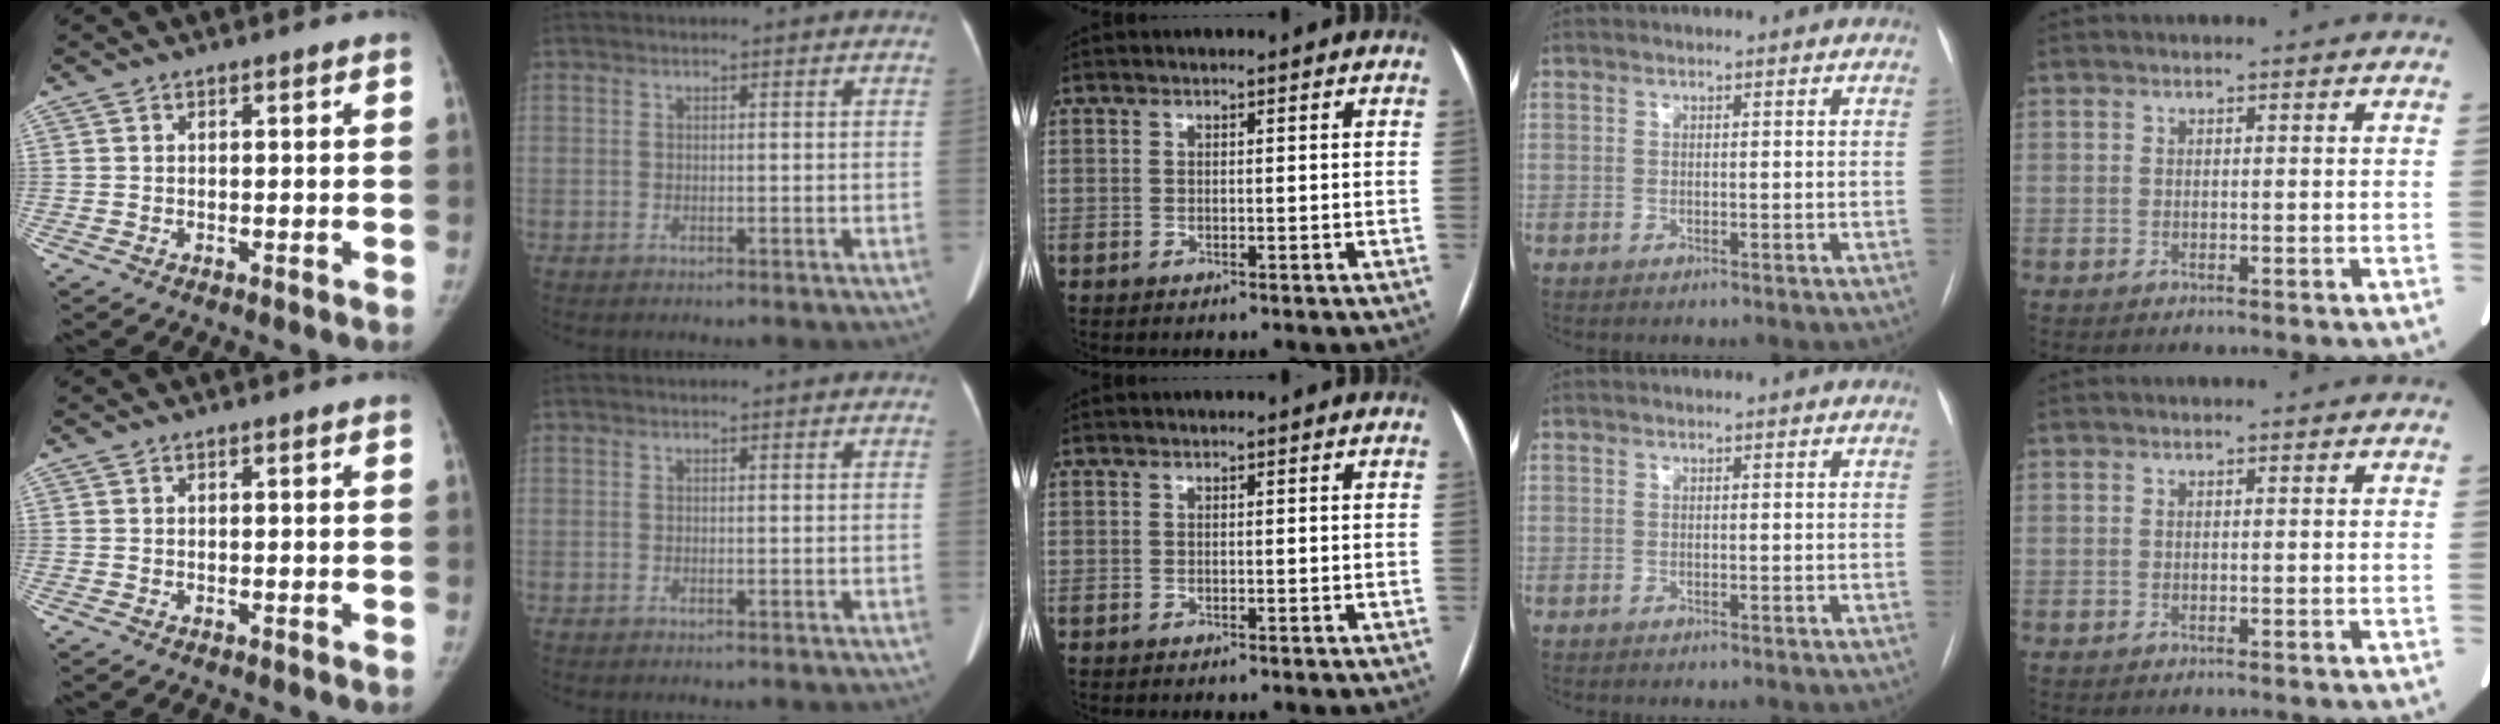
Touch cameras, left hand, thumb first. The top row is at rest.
{}